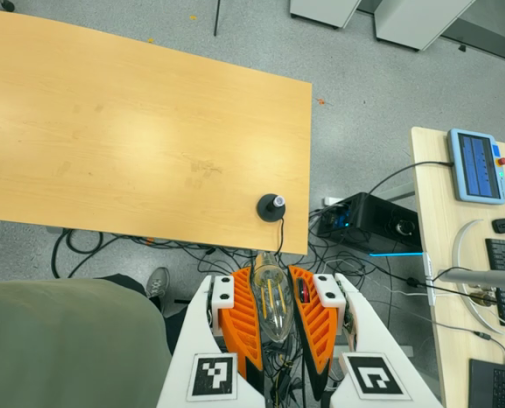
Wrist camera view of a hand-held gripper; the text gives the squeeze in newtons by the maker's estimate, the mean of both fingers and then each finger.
{"total": 21.6, "left": 23.1, "right": 20.2}